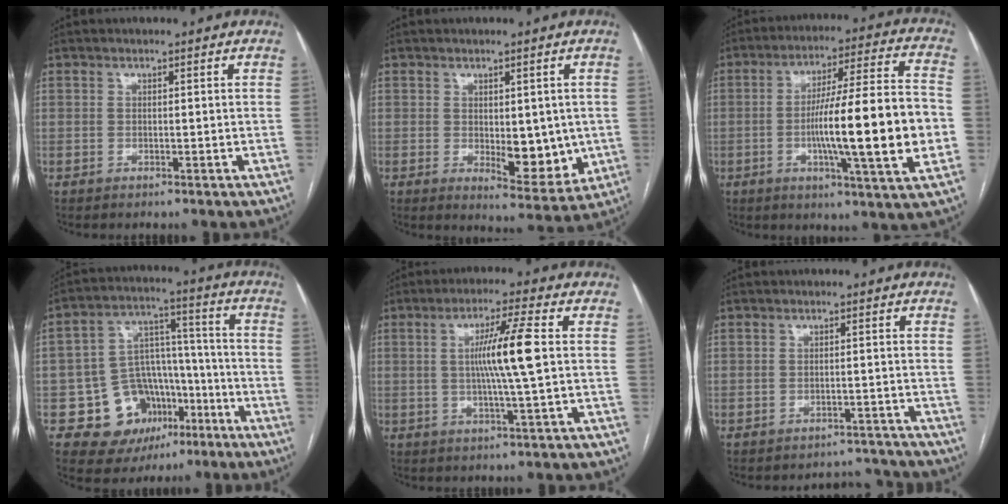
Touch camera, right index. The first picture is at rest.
{"total": 8.1, "force": [-0.5, 3.7, 7.2], "torque": [-0.088, -0.016, 0.007]}
{"total": 19.1, "force": [-3.1, 0.8, 18.8], "torque": [-0.291, 0.006, -0.047]}
{"total": 13.1, "force": [-5.7, 10.5, 5.4], "torque": [-0.078, 0.050, -0.074]}
{"total": 8.6, "force": [0.7, -0.8, 8.5], "torque": [-0.153, 0.000, 0.012]}
{"total": 4.3, "force": [-4.0, 0.9, -1.2], "torque": [0.020, 0.016, -0.047]}